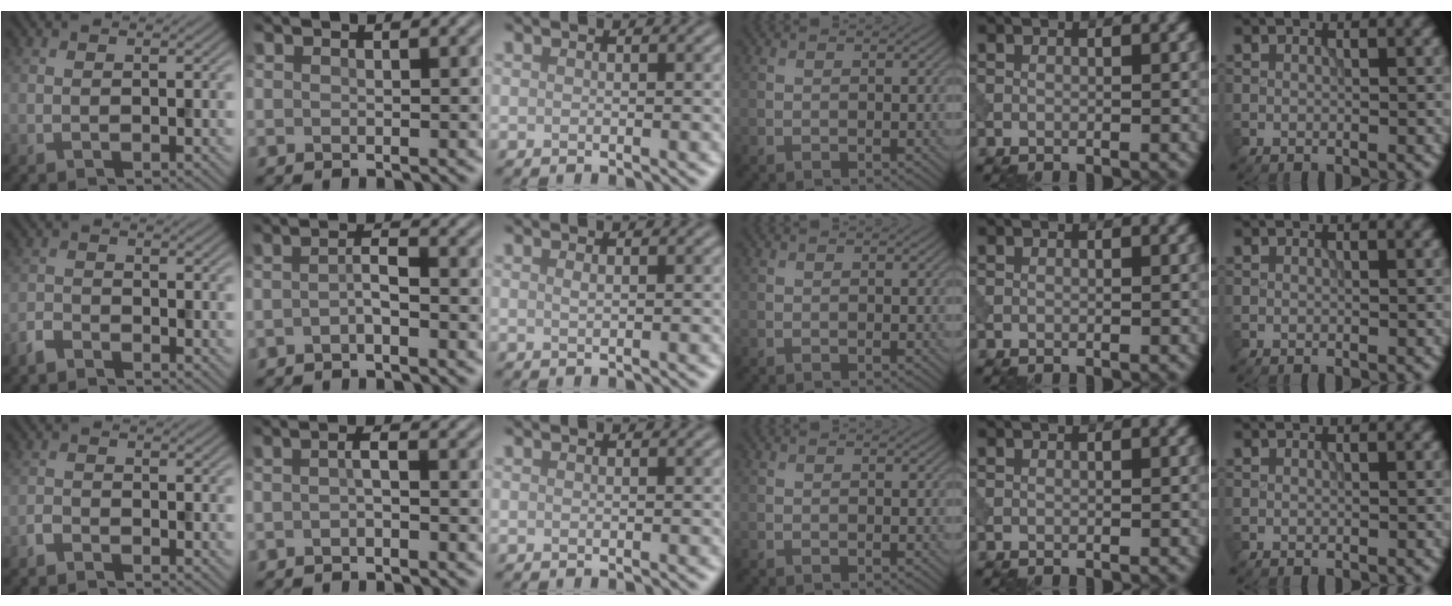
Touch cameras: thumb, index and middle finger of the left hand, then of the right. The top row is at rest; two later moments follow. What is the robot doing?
{"motion": "dispense", "object": "pipette"}